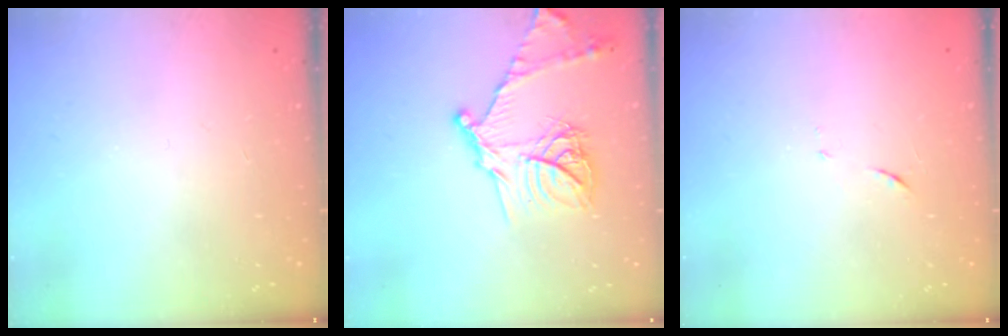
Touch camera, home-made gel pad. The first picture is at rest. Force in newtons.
{"total": 18.3, "press": 18.2, "slide": 1.7}
{"total": 6.7, "press": 6.6, "slide": 0.6}